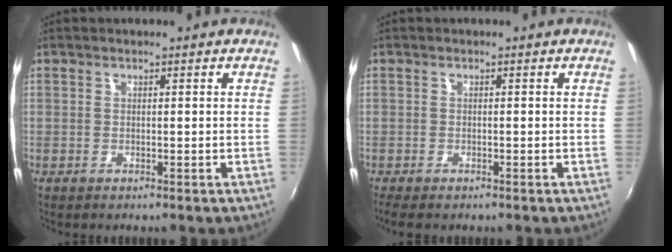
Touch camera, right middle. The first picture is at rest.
{"total": 2.7, "force": [-2.0, 0.7, 1.7], "torque": [-0.039, -0.016, -0.035]}